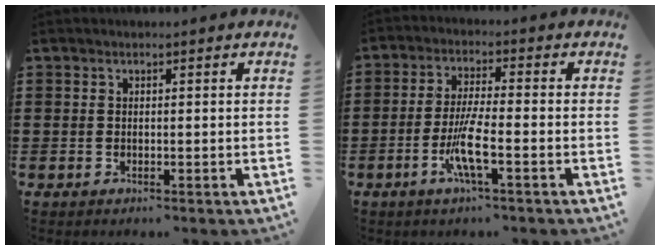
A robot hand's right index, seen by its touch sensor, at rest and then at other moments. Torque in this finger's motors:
{"motor_torque": [1.15, 0.99, 0.18, 0.11]}